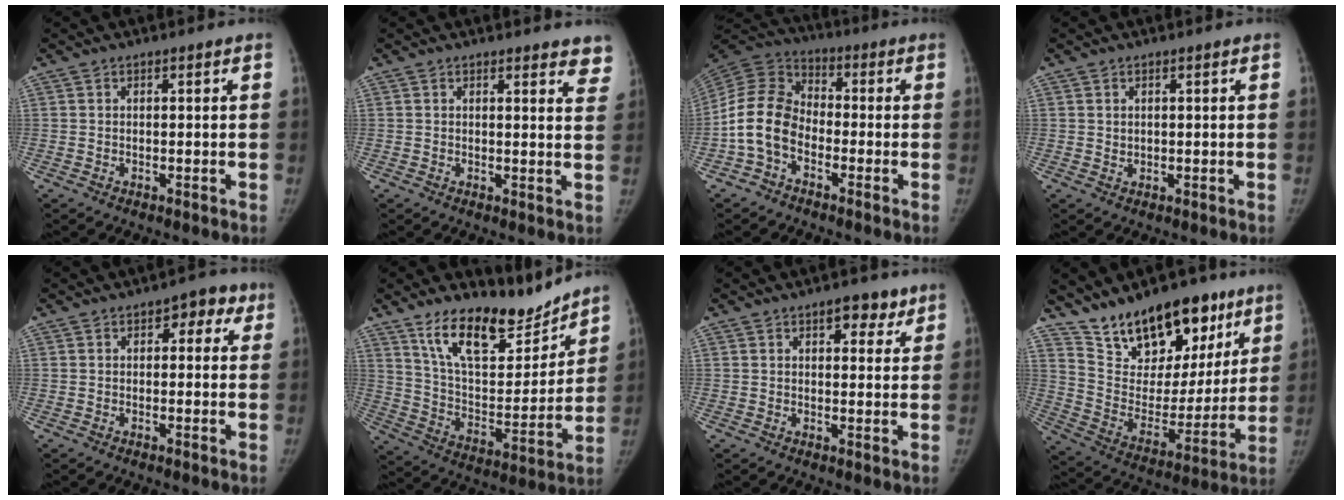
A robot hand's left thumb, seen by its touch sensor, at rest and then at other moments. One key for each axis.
{"total": 6.5, "fx": 5.8, "fy": 1.8, "fz": 2.0, "tx": 0.015, "ty": -0.029, "tz": 0.042}
{"total": 11.6, "fx": -3.6, "fy": 8.2, "fz": 7.3, "tx": -0.141, "ty": 0.038, "tz": -0.084}
{"total": 0.9, "fx": 0.3, "fy": 0.7, "fz": 0.5, "tx": -0.002, "ty": -0.002, "tz": 0.008}
{"total": 4.3, "fx": 1.6, "fy": 2.7, "fz": 3.0, "tx": -0.001, "ty": 0.005, "tz": 0.008}
{"total": 18.2, "fx": 14.5, "fy": 6.7, "fz": 8.8, "tx": -0.097, "ty": -0.095, "tz": 0.253}
{"total": 5.3, "fx": 3.2, "fy": 2.7, "fz": 3.3, "tx": -0.013, "ty": -0.012, "tz": 0.039}
{"total": 22.6, "fx": 15.5, "fy": 11.5, "fz": 11.7, "tx": -0.131, "ty": -0.070, "tz": 0.256}